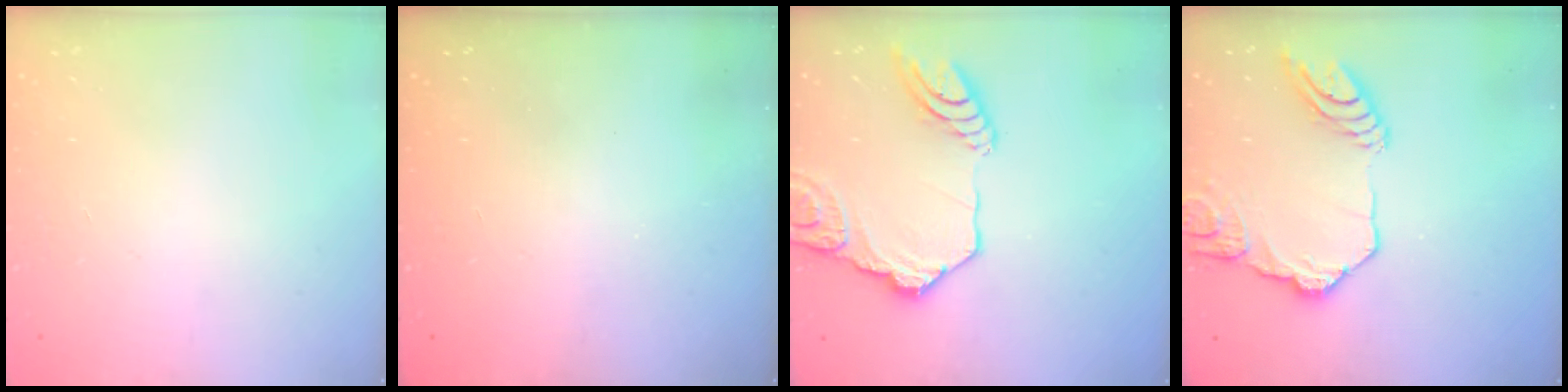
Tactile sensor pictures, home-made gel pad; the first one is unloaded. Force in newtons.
{"total": 0.0}
{"total": 17.1, "press": 17.0, "slide": 2.1}
{"total": 15.7, "press": 15.6, "slide": 2.0}